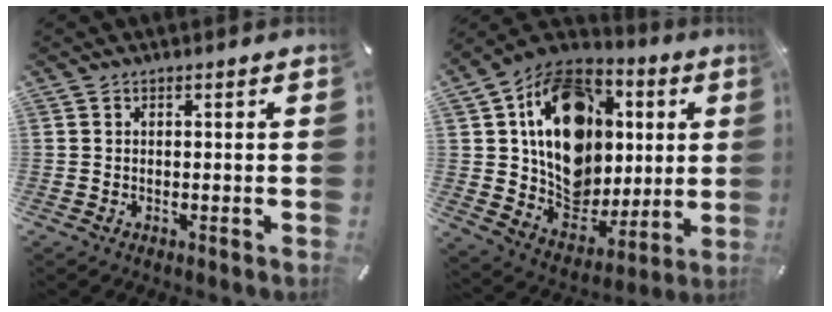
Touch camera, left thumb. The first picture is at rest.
{"total": 21.1, "force": [4.9, 16.5, 12.2], "torque": [-0.208, -0.021, 0.094]}